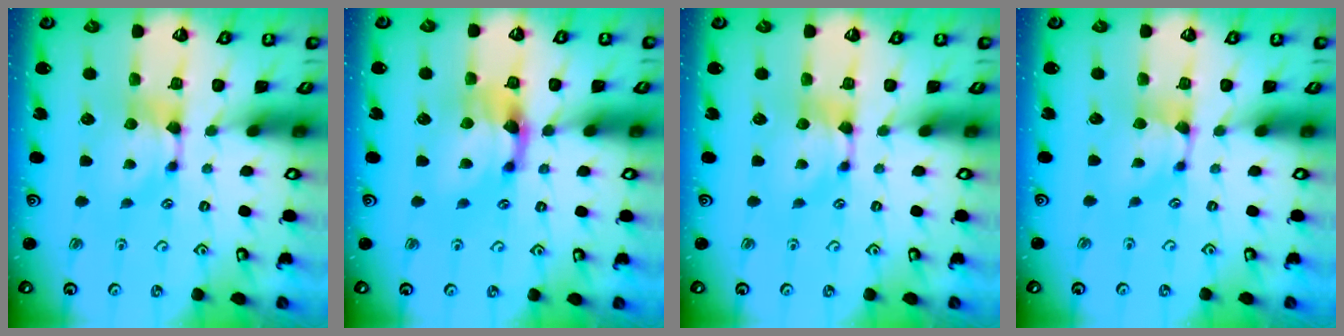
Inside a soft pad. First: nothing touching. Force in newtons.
{"total": 2.8, "press": 2.4, "slide": 1.5}
{"total": 0.0}
{"total": 0.6, "press": 0.4, "slide": 0.4}